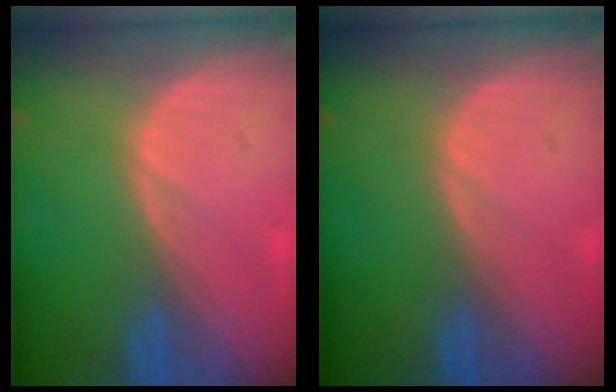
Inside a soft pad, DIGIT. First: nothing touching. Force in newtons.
{"total": 0.0}